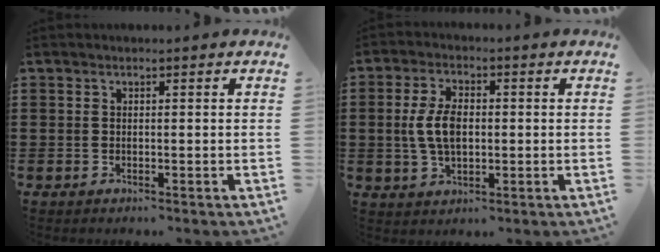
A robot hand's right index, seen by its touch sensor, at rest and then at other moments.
{"total": 6.5, "force": [0.2, 3.5, 5.5], "torque": [-0.130, 0.004, -0.004]}